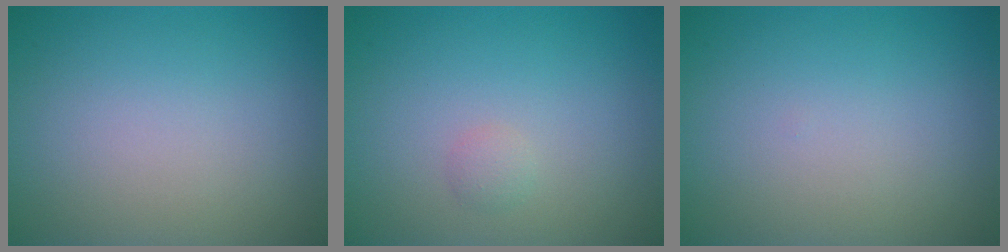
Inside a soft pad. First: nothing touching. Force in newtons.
{"total": 0.8, "press": 0.8, "slide": 0.0}
{"total": 0.0}